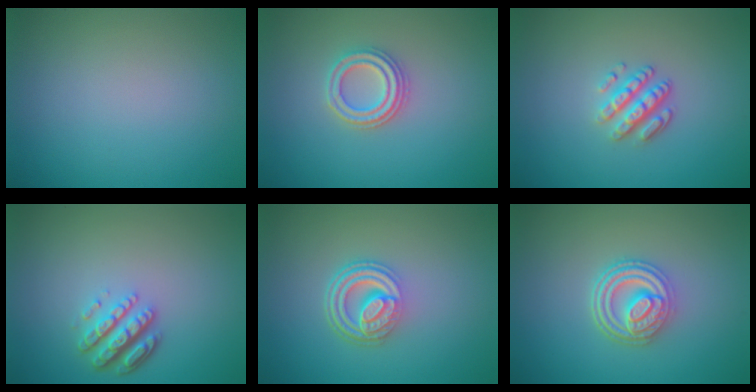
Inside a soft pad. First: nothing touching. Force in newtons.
{"total": 2.7, "press": 2.6, "slide": 1.0}
{"total": 3.1, "press": 2.6, "slide": 1.7}
{"total": 4.1, "press": 3.1, "slide": 2.7}
{"total": 4.9, "press": 3.4, "slide": 3.5}
{"total": 4.6, "press": 3.6, "slide": 3.0}